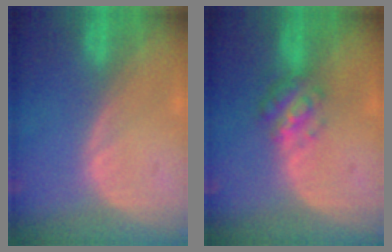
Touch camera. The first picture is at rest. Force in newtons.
{"total": 4.9, "press": 4.4, "slide": 2.0}